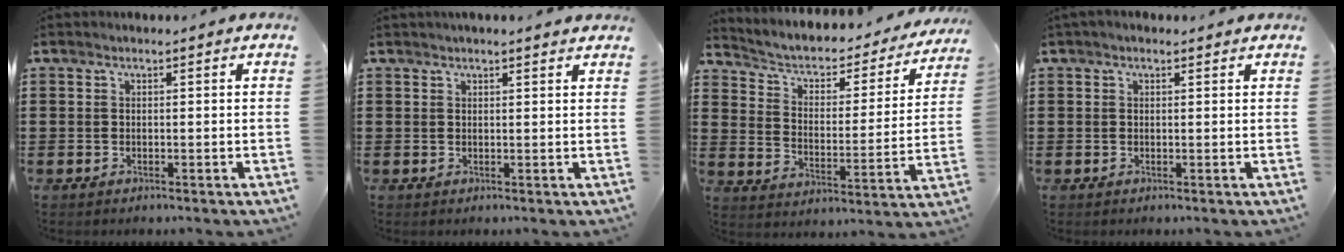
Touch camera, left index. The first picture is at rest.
{"total": 1.4, "force": [1.4, 0.3, 0.2], "torque": [-0.007, -0.001, 0.028]}
{"total": 3.0, "force": [1.9, 1.9, 1.4], "torque": [-0.044, -0.020, 0.020]}
{"total": 0.9, "force": [0.6, 0.5, 0.4], "torque": [-0.009, 0.003, 0.012]}